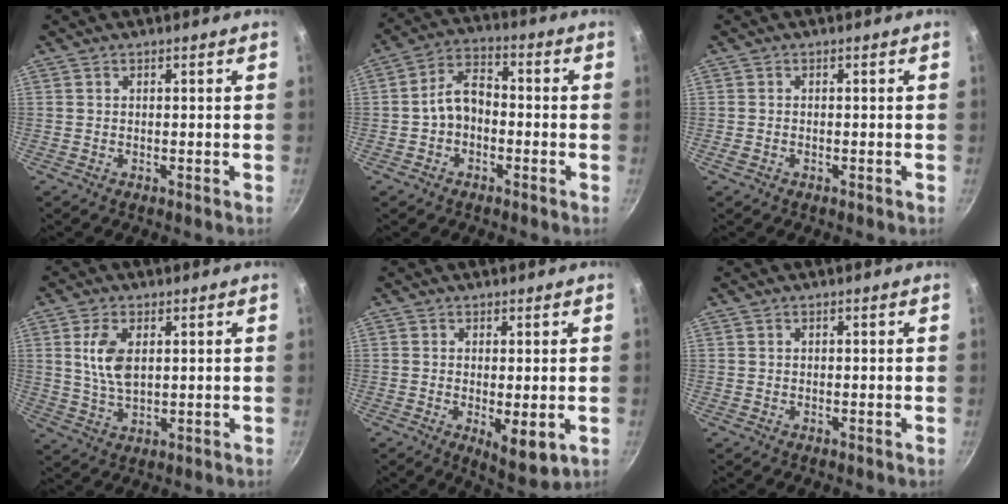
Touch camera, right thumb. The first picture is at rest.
{"total": 7.3, "force": [-1.4, 5.1, 5.0], "torque": [-0.066, 0.036, -0.035]}
{"total": 1.0, "force": [-0.5, 0.5, 0.6], "torque": [-0.019, 0.004, -0.011]}
{"total": 7.3, "force": [1.7, 4.0, 5.9], "torque": [-0.109, -0.009, 0.035]}
{"total": 6.7, "force": [-1.2, 2.3, 6.2], "torque": [-0.091, -0.016, -0.008]}
{"total": 0.0}